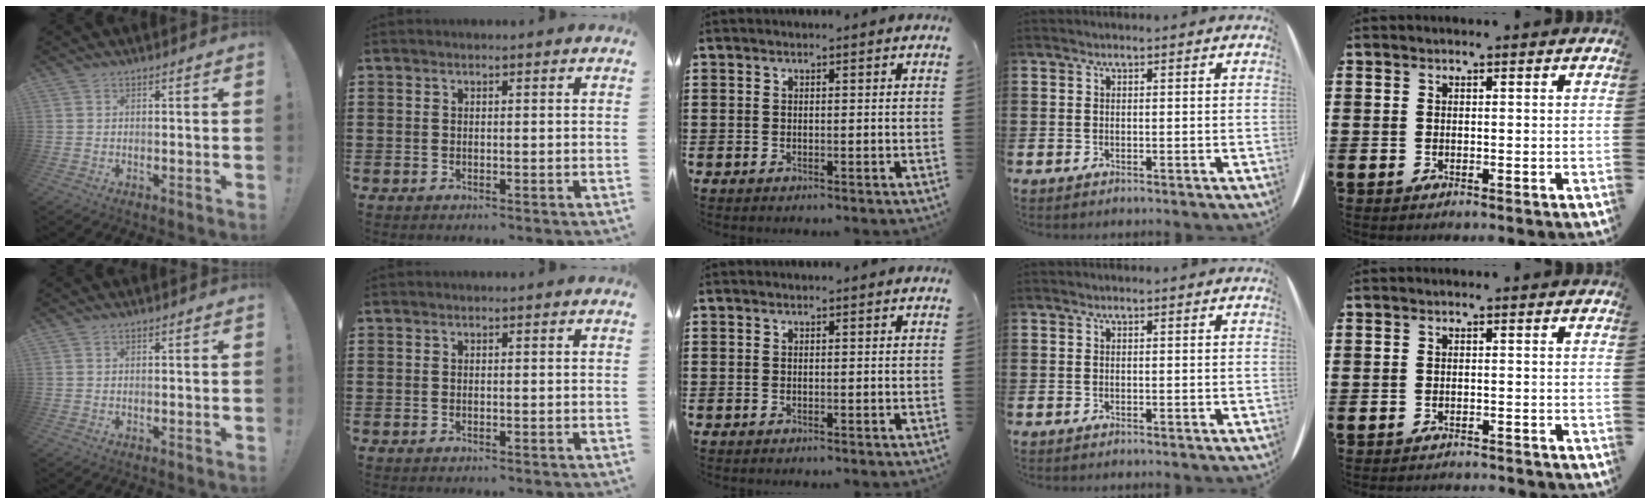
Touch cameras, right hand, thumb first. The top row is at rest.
{"little": {"total": 1.0, "force": [-1.0, -0.1, -0.1], "torque": [-0.001, 0.001, -0.021]}}